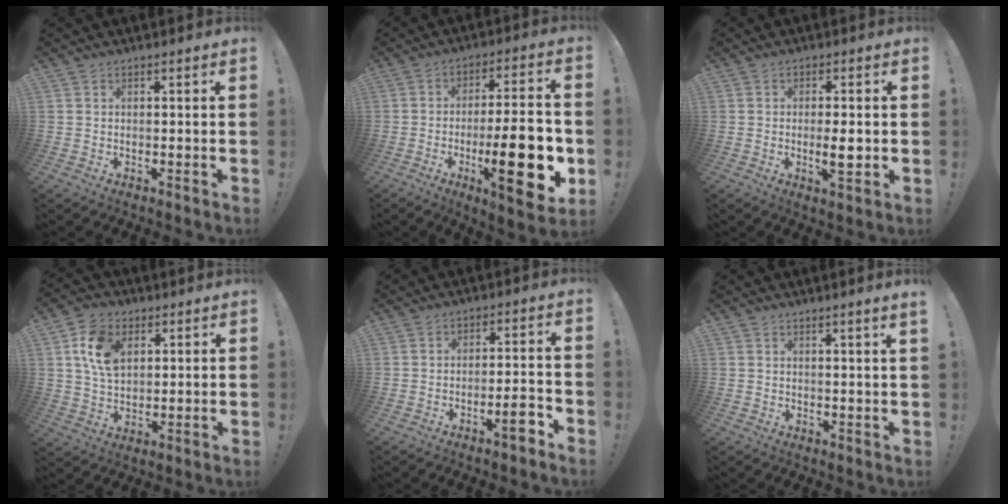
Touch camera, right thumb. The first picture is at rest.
{"total": 21.5, "force": [-5.5, 5.9, 19.9], "torque": [-0.293, 0.006, -0.076]}
{"total": 5.4, "force": [-0.9, 1.1, 5.2], "torque": [-0.082, -0.008, -0.017]}
{"total": 12.5, "force": [4.6, 8.6, 7.9], "torque": [-0.144, 0.001, 0.087]}
{"total": 5.9, "force": [-3.7, 0.8, 4.6], "torque": [-0.065, 0.014, -0.060]}
{"total": 2.2, "force": [1.6, -0.9, 1.3], "torque": [-0.016, -0.013, 0.024]}